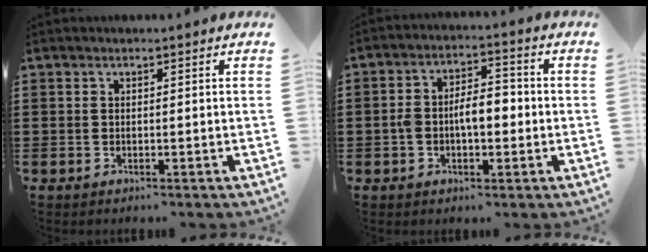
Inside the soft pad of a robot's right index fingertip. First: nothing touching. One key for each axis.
{"total": 5.8, "fx": -0.8, "fy": 1.9, "fz": 5.5, "tx": -0.110, "ty": 0.005, "tz": -0.021}